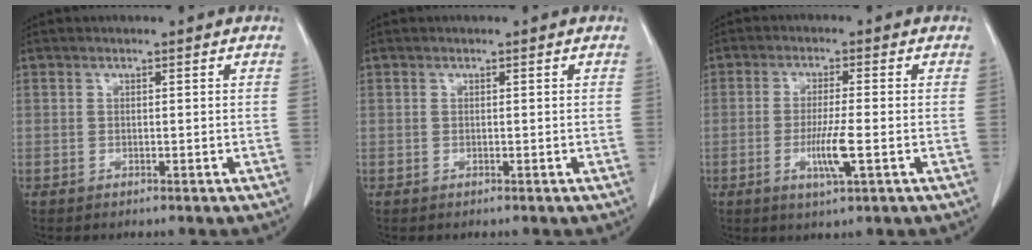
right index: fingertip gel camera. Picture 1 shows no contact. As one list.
[{"total": 0.0}, {"total": 5.6, "force": [-1.7, 0.0, 5.3], "torque": [-0.102, -0.012, -0.030]}]